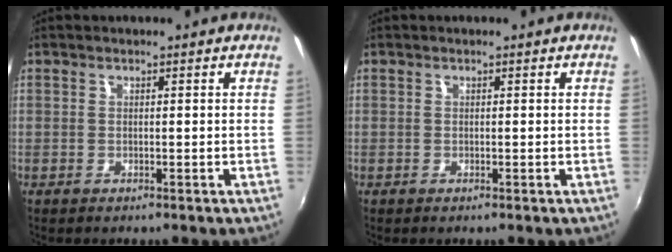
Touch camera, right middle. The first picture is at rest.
{"total": 0.0}